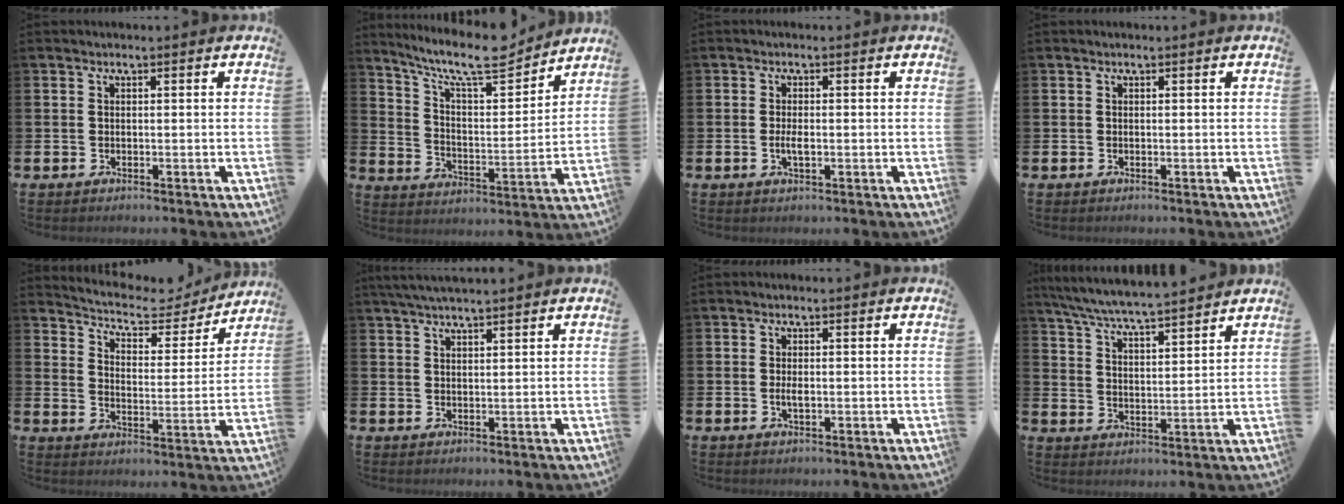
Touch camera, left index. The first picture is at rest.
{"total": 10.6, "force": [9.2, 2.3, 4.8], "torque": [-0.107, -0.059, 0.157]}
{"total": 2.0, "force": [-0.2, 0.7, 1.8], "torque": [-0.029, -0.002, -0.006]}
{"total": 0.0}
{"total": 5.9, "force": [5.4, 2.0, 1.2], "torque": [-0.053, -0.043, 0.089]}
{"total": 1.4, "force": [1.3, 0.1, 0.5], "torque": [-0.008, 0.000, 0.023]}
{"total": 1.6, "force": [-0.1, 0.7, 1.4], "torque": [-0.024, 0.001, -0.004]}
{"total": 6.7, "force": [6.5, -0.1, 1.6], "torque": [-0.057, -0.044, 0.114]}